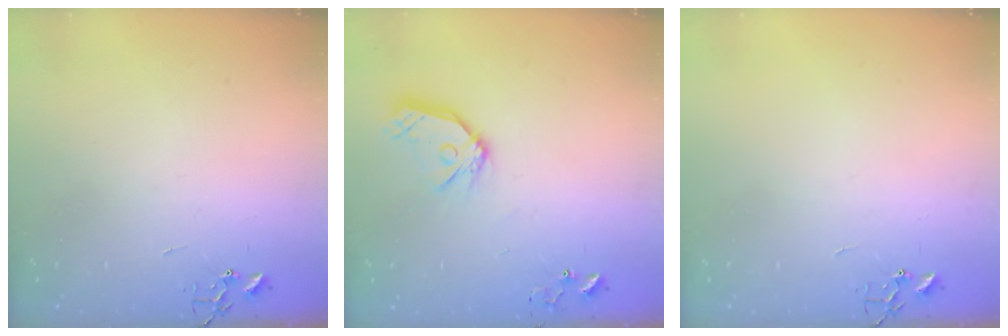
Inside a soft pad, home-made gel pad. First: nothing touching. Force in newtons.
{"total": 13.0, "press": 12.9, "slide": 1.6}
{"total": 0.0}